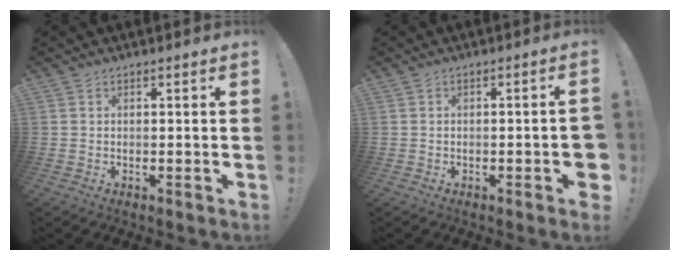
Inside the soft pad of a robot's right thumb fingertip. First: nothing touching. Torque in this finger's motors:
{"motor_torque": [0.89, 0.75, 0.58, -0.55, 0.16]}